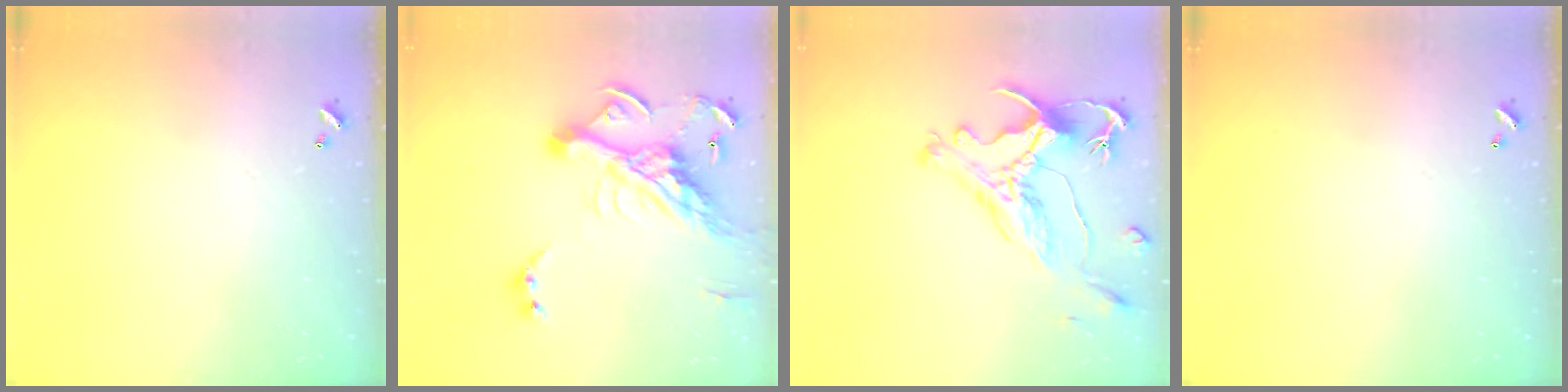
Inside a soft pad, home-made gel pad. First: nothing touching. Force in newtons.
{"total": 18.2, "press": 18.0, "slide": 2.7}
{"total": 1.9, "press": 1.4, "slide": 1.2}
{"total": 0.0}